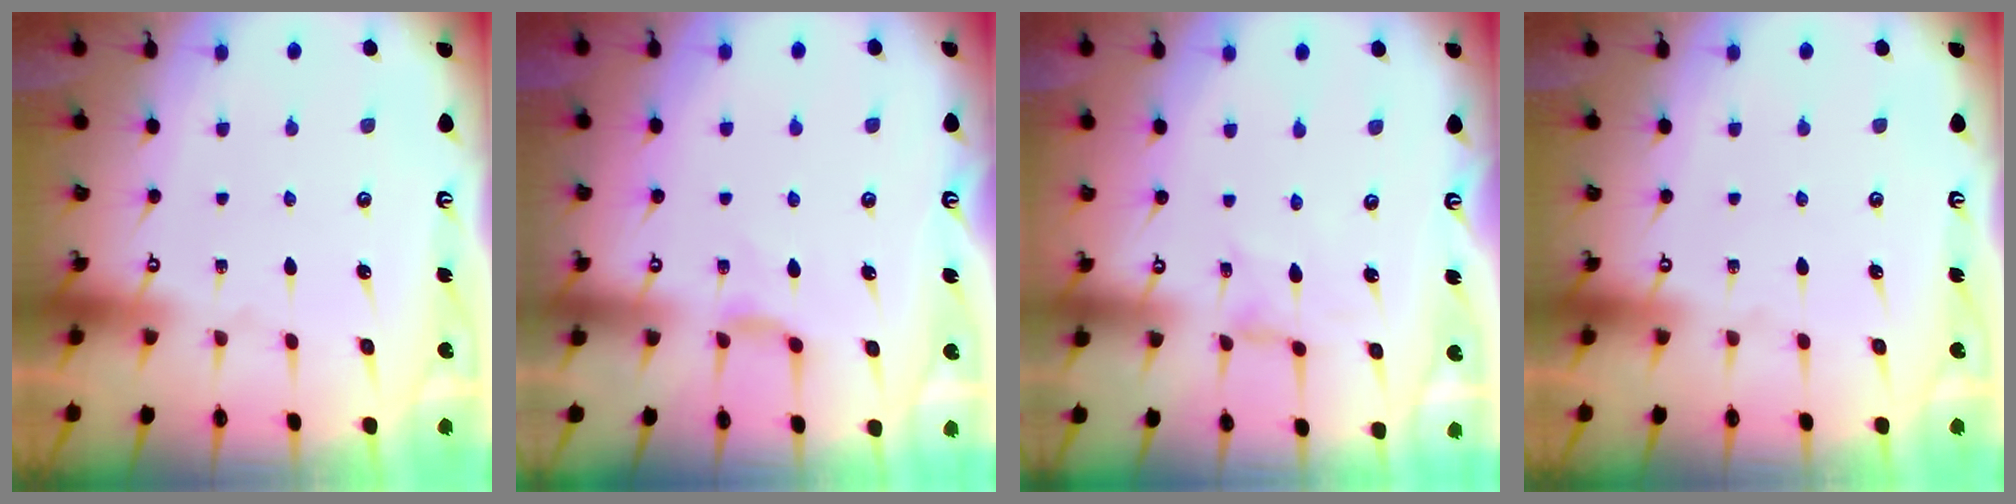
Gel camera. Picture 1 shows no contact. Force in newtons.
{"total": 3.9, "press": 3.9, "slide": 0.6}
{"total": 0.0}
{"total": 0.0}